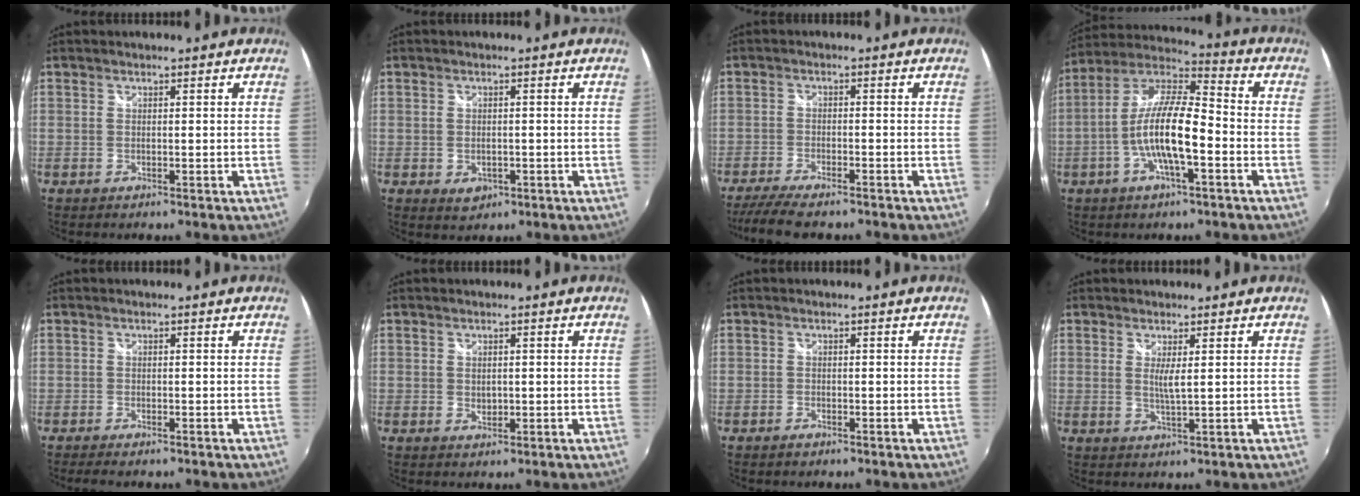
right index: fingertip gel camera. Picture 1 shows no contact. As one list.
[{"total": 3.2, "force": [-0.9, 2.5, 1.8], "torque": [-0.034, -0.002, -0.009]}, {"total": 9.5, "force": [-7.9, 1.9, 4.8], "torque": [-0.116, -0.030, -0.136]}, {"total": 13.6, "force": [-3.8, 3.2, 12.7], "torque": [-0.248, 0.005, -0.073]}, {"total": 2.9, "force": [-2.4, 0.7, 1.6], "torque": [-0.034, -0.014, -0.041]}, {"total": 1.4, "force": [0.1, 1.2, 0.8], "torque": [-0.012, 0.002, 0.003]}, {"total": 1.1, "force": [-0.9, 0.6, 0.3], "torque": [-0.007, 0.000, -0.016]}, {"total": 2.5, "force": [0.7, 0.0, 2.4], "torque": [-0.043, -0.006, 0.009]}]